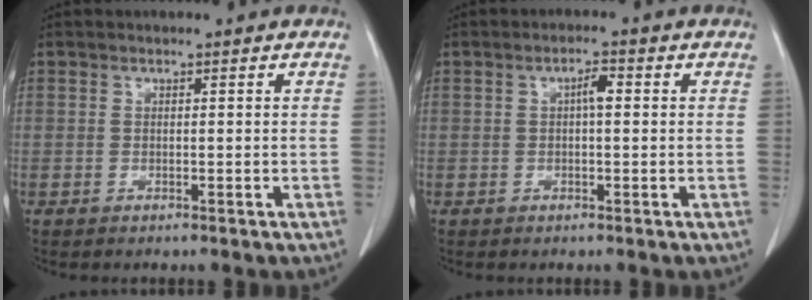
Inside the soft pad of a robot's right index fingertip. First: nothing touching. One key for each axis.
{"total": 2.3, "fx": 0.3, "fy": 0.6, "fz": 2.2, "tx": -0.040, "ty": 0.005, "tz": 0.004}